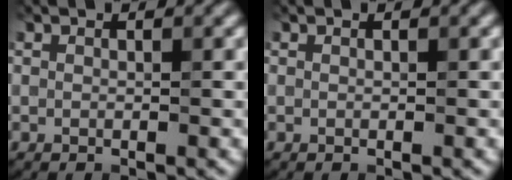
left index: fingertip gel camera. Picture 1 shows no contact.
{"total": 0.0}